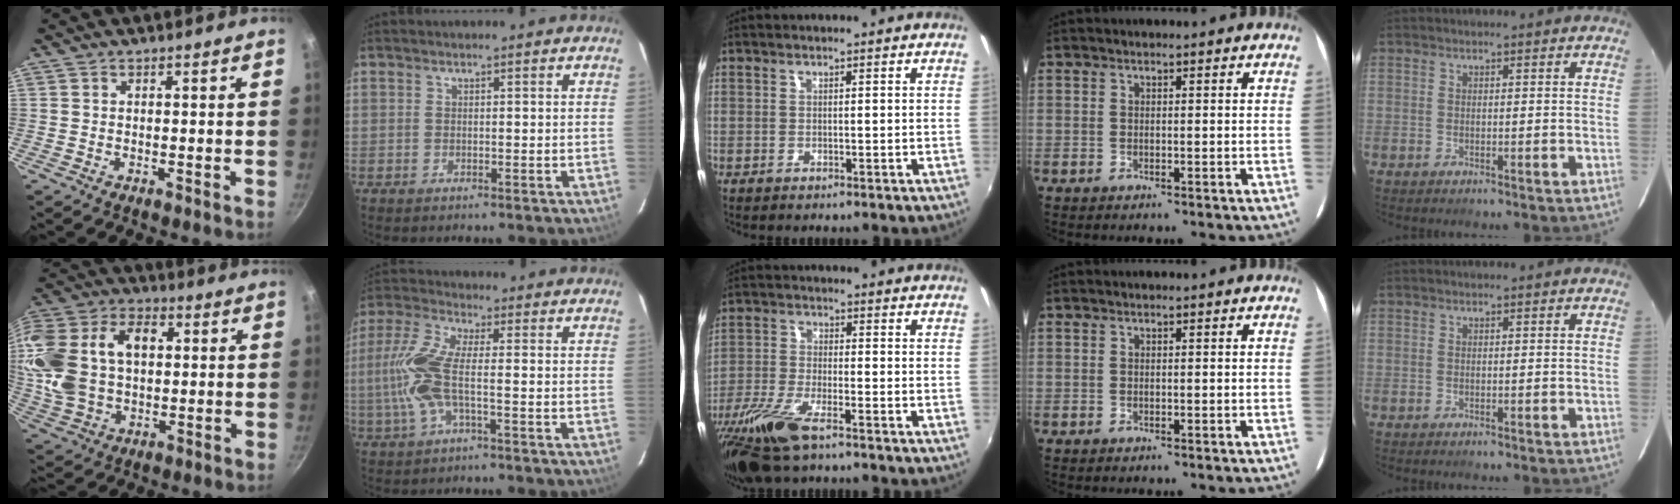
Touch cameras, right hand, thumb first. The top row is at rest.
{"thumb": {"total": 20.4, "force": [2.7, 13.9, 14.7], "torque": [-0.288, 0.029, 0.047]}, "index": {"total": 9.7, "force": [-1.6, 2.5, 9.2], "torque": [-0.215, 0.003, -0.033]}, "middle": {"total": 11.9, "force": [-8.4, 2.7, 8.0], "torque": [-0.184, -0.038, -0.166]}}